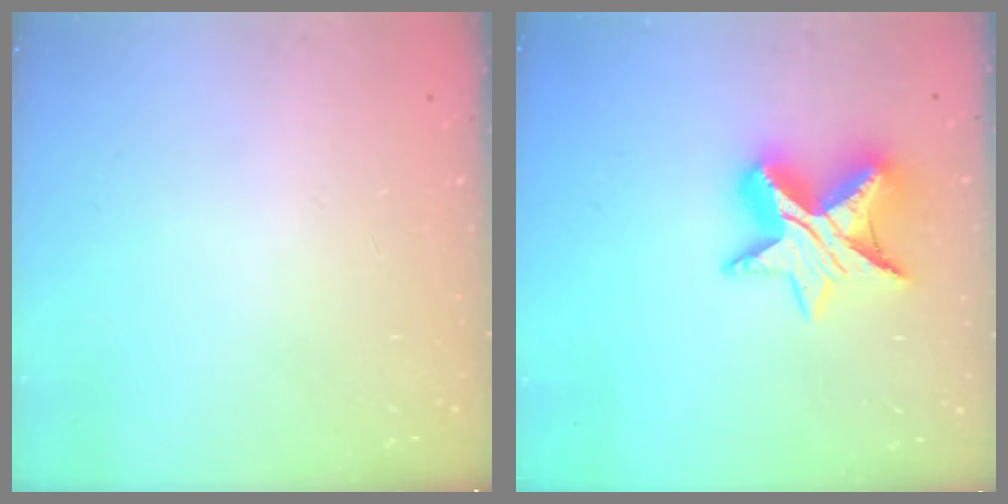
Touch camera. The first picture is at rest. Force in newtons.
{"total": 12.9, "press": 12.9, "slide": 0.8}